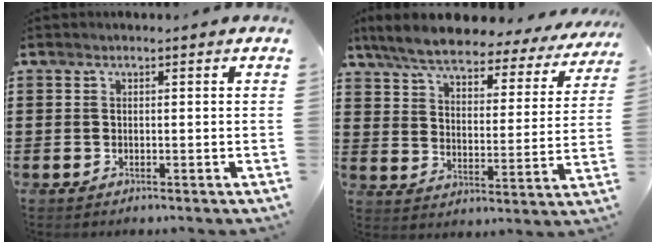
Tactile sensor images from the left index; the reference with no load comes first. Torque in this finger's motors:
{"motor_torque": [2.14, 0.00, 1.05, 0.21]}